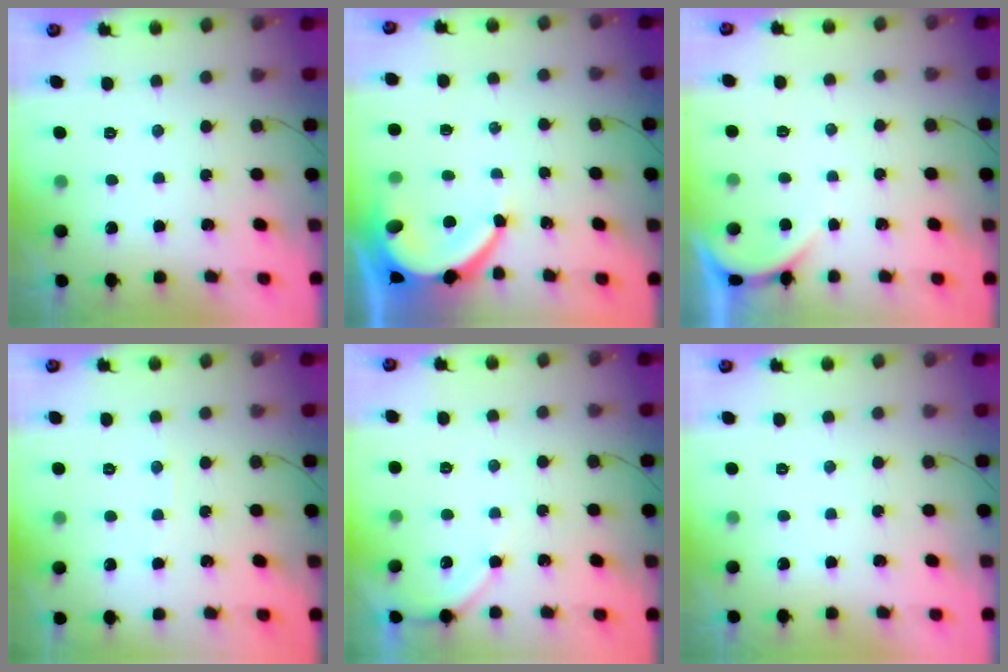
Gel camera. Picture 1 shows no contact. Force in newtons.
{"total": 6.9, "press": 6.9, "slide": 0.8}
{"total": 2.0, "press": 2.0, "slide": 0.2}
{"total": 2.3, "press": 2.3, "slide": 0.3}
{"total": 4.8, "press": 4.7, "slide": 0.7}
{"total": 0.0}